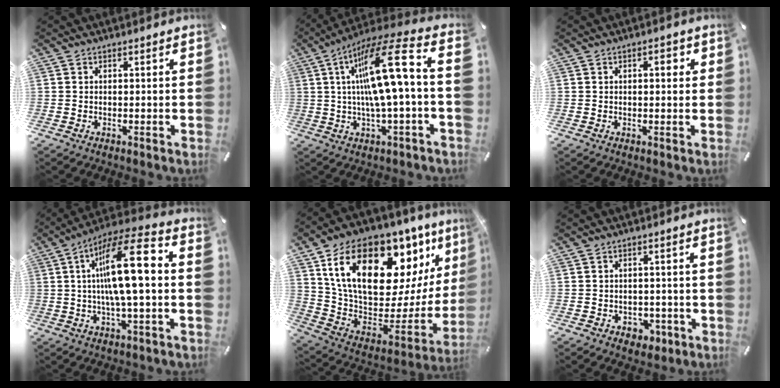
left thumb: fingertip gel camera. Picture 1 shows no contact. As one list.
[{"total": 17.4, "force": [3.2, 2.3, 17.0], "torque": [-0.309, -0.019, 0.034]}, {"total": 2.7, "force": [0.7, 1.2, 2.4], "torque": [-0.032, 0.002, 0.004]}, {"total": 17.8, "force": [2.2, 4.4, 17.1], "torque": [-0.298, -0.008, 0.021]}, {"total": 25.3, "force": [12.0, 14.0, 17.3], "torque": [-0.307, -0.074, 0.215]}, {"total": 3.9, "force": [-1.3, 3.2, 1.7], "torque": [-0.019, 0.004, -0.023]}]